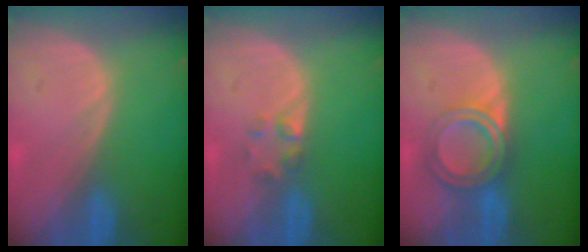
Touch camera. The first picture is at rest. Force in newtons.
{"total": 2.0, "press": 2.0, "slide": 0.2}
{"total": 6.4, "press": 5.4, "slide": 3.4}